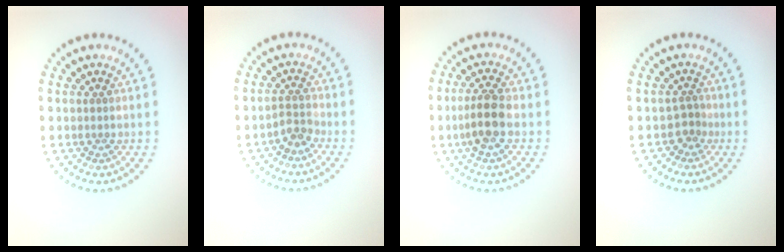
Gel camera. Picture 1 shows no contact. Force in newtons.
{"total": 1.7, "press": 1.2, "slide": 1.2}
{"total": 3.5, "press": 3.4, "slide": 0.9}
{"total": 1.3, "press": 1.0, "slide": 0.9}